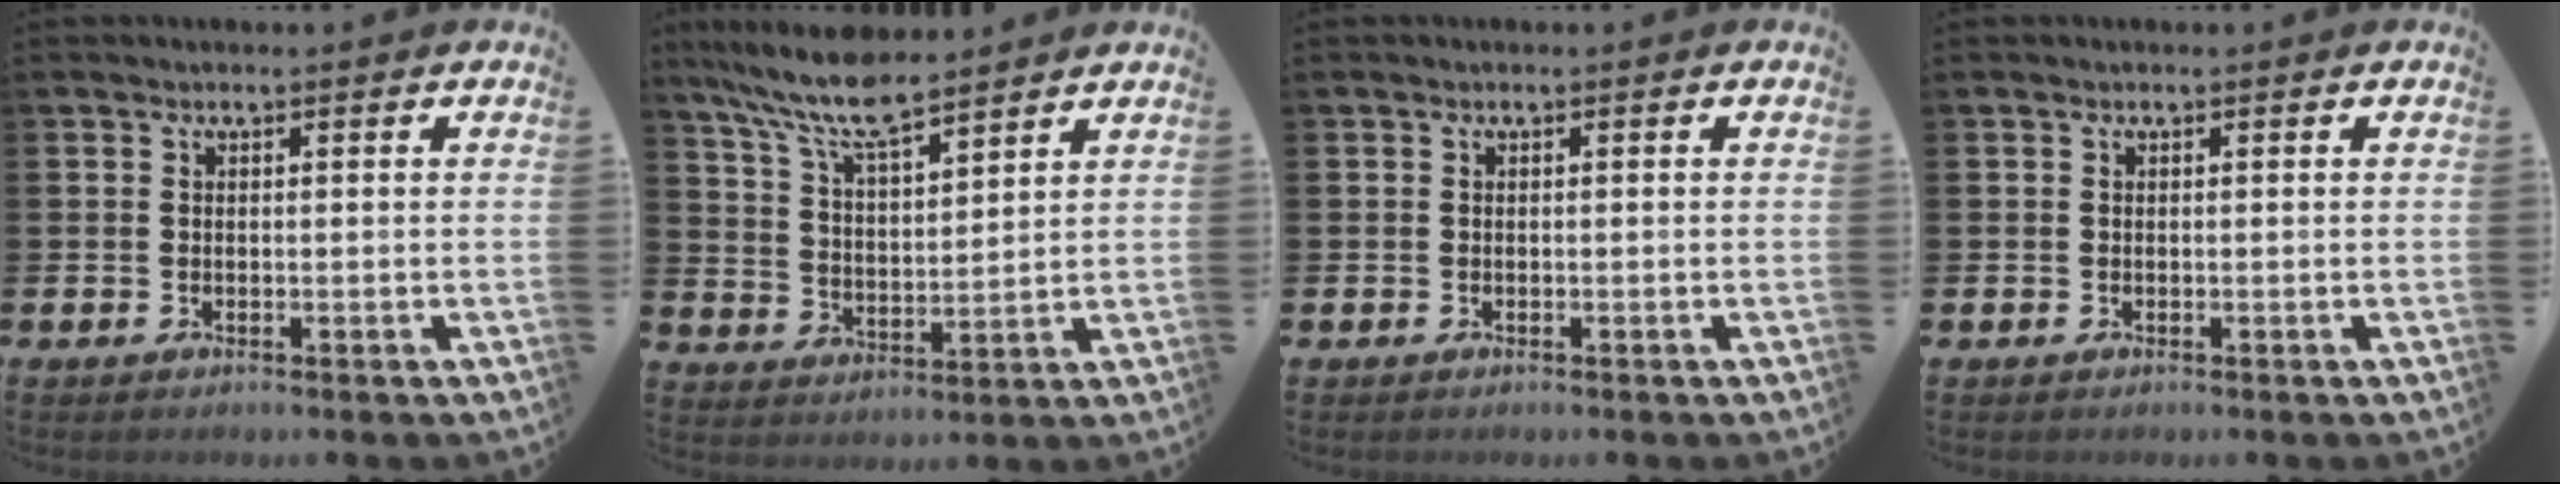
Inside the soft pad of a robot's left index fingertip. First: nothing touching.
{"total": 8.8, "force": [7.8, 1.7, 3.8], "torque": [-0.097, -0.035, 0.140]}
{"total": 0.0}
{"total": 0.0}